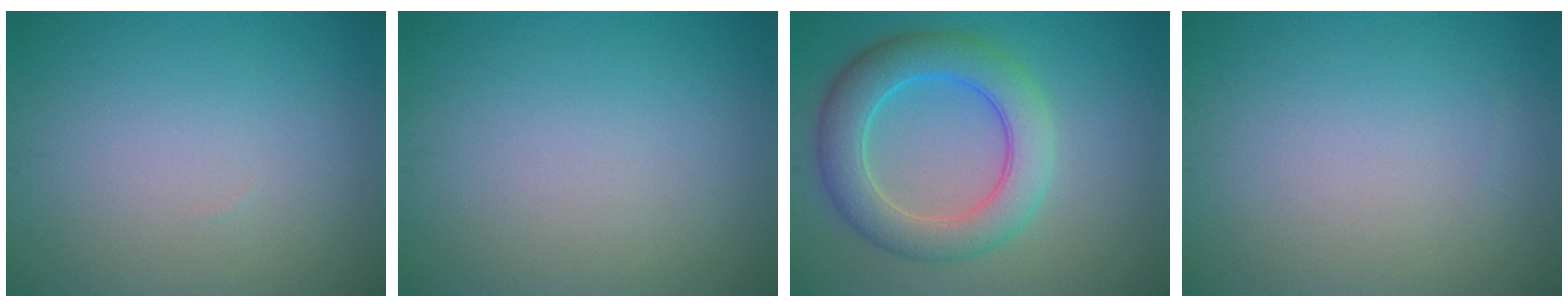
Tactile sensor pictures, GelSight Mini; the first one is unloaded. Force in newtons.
{"total": 0.0}
{"total": 6.6, "press": 6.6, "slide": 0.1}
{"total": 0.0}